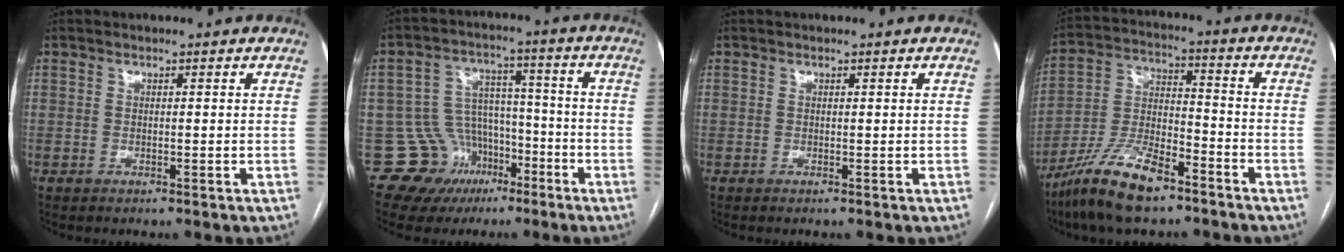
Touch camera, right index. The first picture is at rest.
{"total": 11.5, "force": [-5.9, 9.8, 1.2], "torque": [-0.017, 0.070, -0.078]}
{"total": 0.0}
{"total": 13.6, "force": [-9.7, 3.6, 8.8], "torque": [-0.180, -0.004, -0.180]}